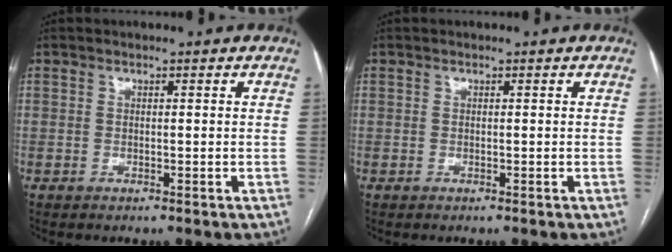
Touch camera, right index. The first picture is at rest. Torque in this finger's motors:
{"motor_torque": [0.02, -0.02, 0.00, 0.00]}